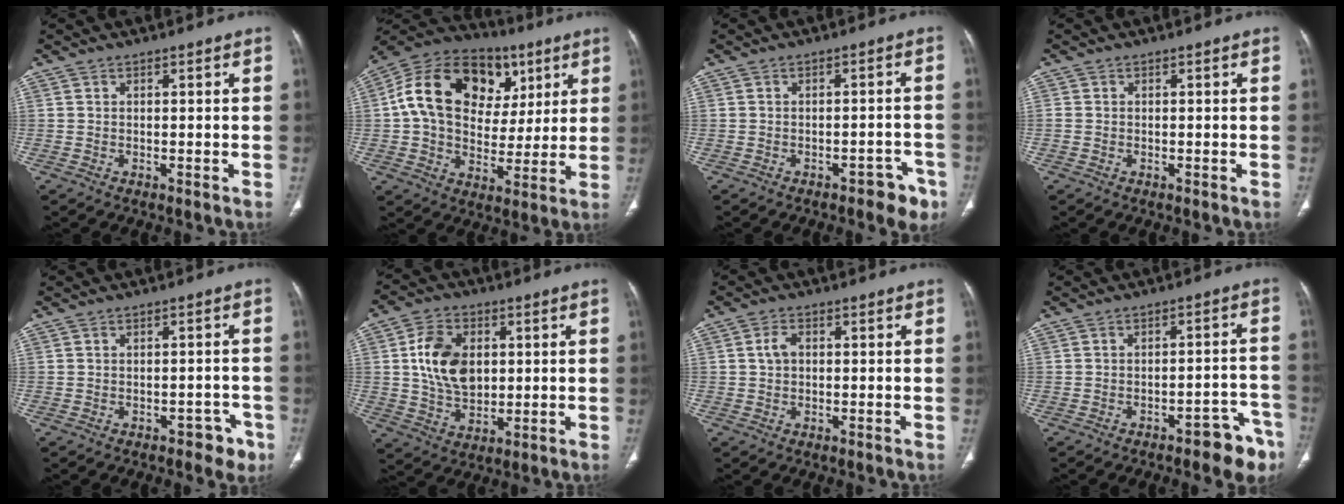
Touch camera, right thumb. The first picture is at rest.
{"total": 23.1, "force": [6.6, 16.7, 14.6], "torque": [-0.227, 0.022, 0.105]}
{"total": 5.7, "force": [-3.7, 2.8, 3.3], "torque": [-0.020, 0.026, -0.045]}
{"total": 0.7, "force": [-0.2, 0.6, 0.3], "torque": [-0.007, 0.001, -0.004]}
{"total": 4.1, "force": [-2.4, 2.4, 2.2], "torque": [-0.009, 0.019, -0.027]}
{"total": 12.2, "force": [2.1, 8.4, 8.6], "torque": [-0.132, -0.009, 0.041]}
{"total": 2.8, "force": [0.3, 2.0, 2.0], "torque": [-0.039, 0.008, 0.004]}
{"total": 8.9, "force": [-6.1, 3.4, 5.5], "torque": [-0.040, 0.053, -0.077]}